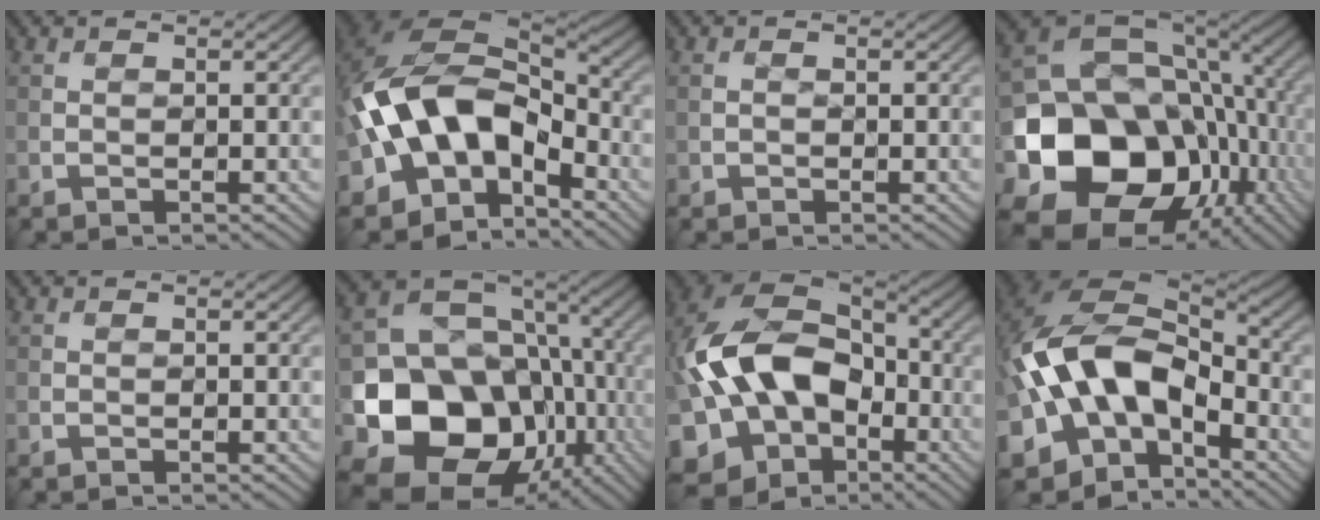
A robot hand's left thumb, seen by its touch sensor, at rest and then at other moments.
{"total": 13.9, "force": [-4.2, 9.2, 9.5], "torque": [-0.170, -0.006, -0.086]}
{"total": 0.6, "force": [-0.1, 0.5, 0.3], "torque": [-0.005, 0.000, -0.002]}
{"total": 20.1, "force": [-5.0, 16.0, 11.2], "torque": [-0.234, -0.046, -0.059]}
{"total": 0.0}
{"total": 17.9, "force": [-5.3, 14.3, 9.3], "torque": [-0.185, -0.041, -0.084]}
{"total": 18.2, "force": [-3.4, 13.4, 11.9], "torque": [-0.257, -0.012, -0.061]}
{"total": 15.6, "force": [-4.7, 10.3, 10.7], "torque": [-0.222, -0.022, -0.091]}